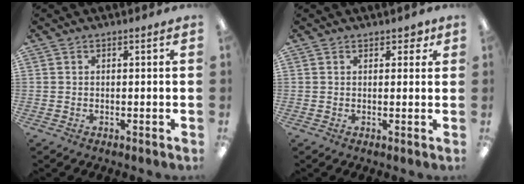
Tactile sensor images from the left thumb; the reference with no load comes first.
{"total": 2.4, "force": [1.5, 1.4, 1.2], "torque": [-0.009, -0.003, 0.024]}